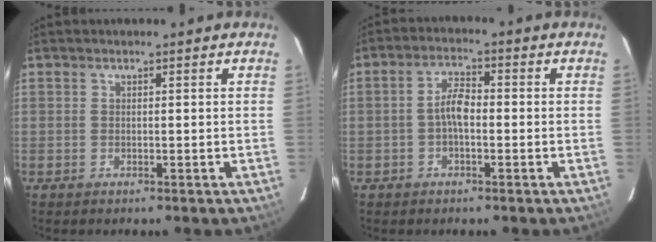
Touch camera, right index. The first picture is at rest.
{"total": 4.0, "force": [-0.9, 1.7, 3.5], "torque": [-0.070, 0.013, -0.018]}